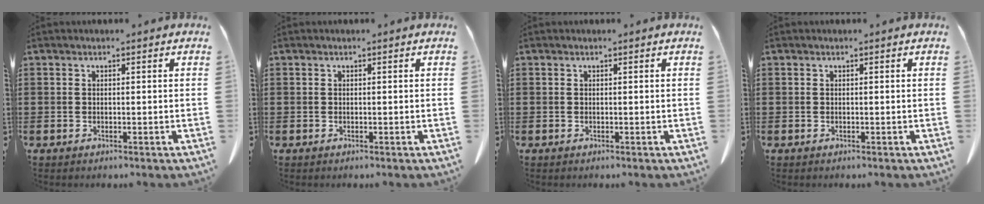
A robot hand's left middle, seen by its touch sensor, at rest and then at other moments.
{"total": 0.0}
{"total": 0.0}
{"total": 0.0}